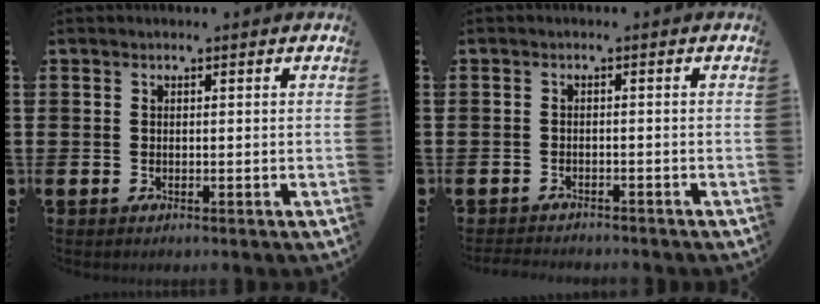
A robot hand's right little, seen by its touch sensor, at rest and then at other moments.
{"total": 1.4, "force": [-1.4, 0.0, -0.1], "torque": [-0.003, 0.002, -0.029]}